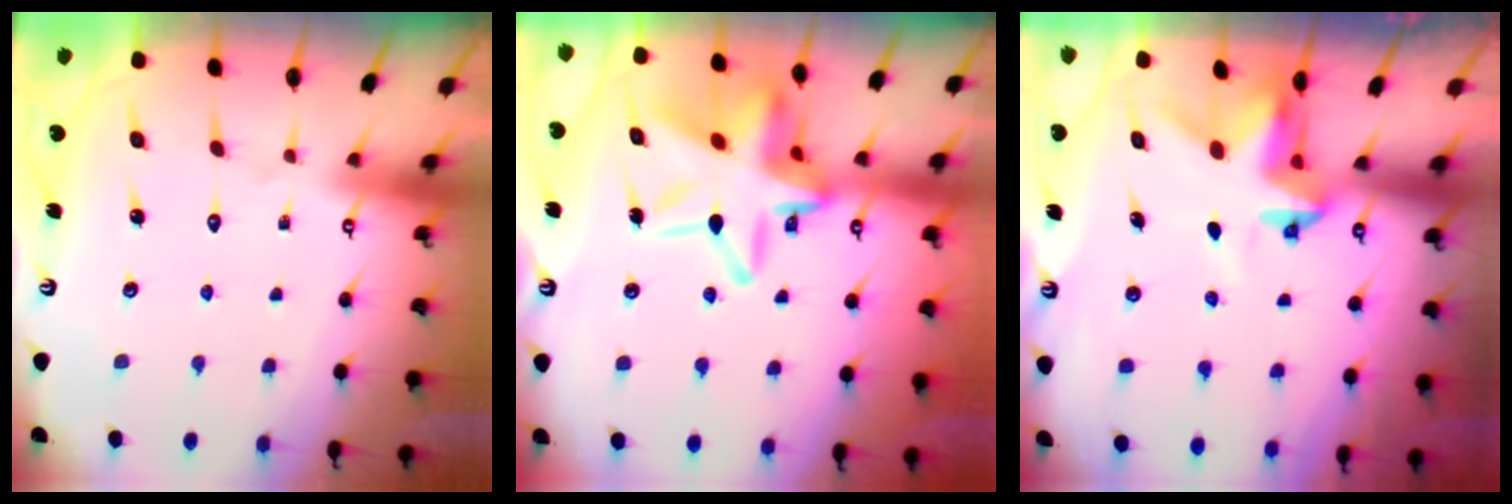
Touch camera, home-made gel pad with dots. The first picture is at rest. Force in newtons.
{"total": 17.9, "press": 17.8, "slide": 2.0}
{"total": 3.7, "press": 3.7, "slide": 0.2}